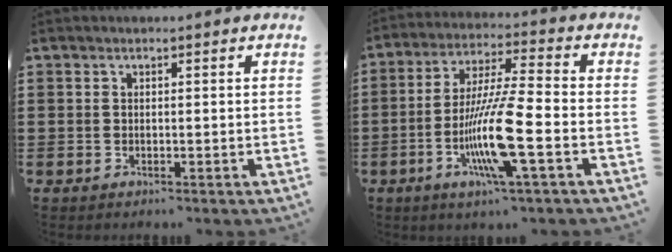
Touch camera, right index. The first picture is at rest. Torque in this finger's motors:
{"motor_torque": [2.14, 0.00, 1.05, 0.21]}